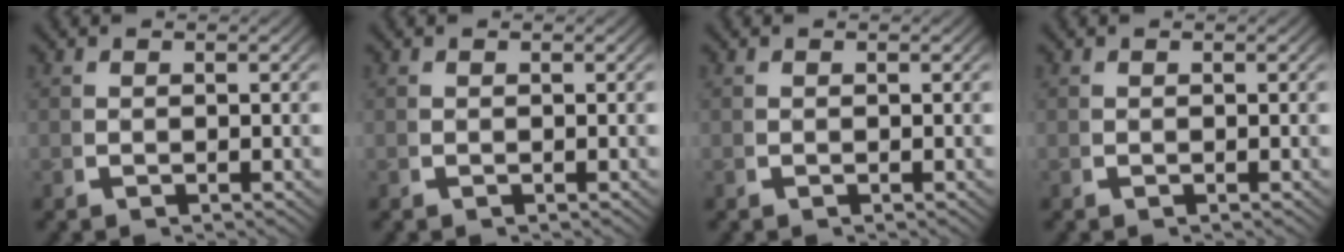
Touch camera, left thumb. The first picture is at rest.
{"total": 0.0}
{"total": 0.0}
{"total": 0.0}